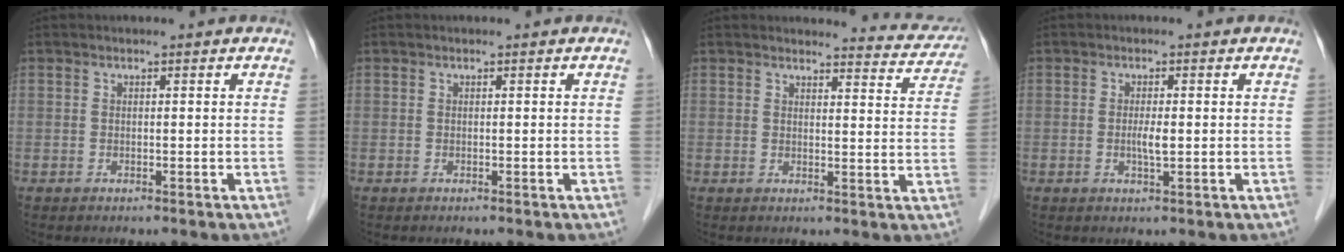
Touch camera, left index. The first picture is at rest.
{"total": 0.0}
{"total": 7.1, "force": [7.0, 1.0, 0.0], "torque": [0.010, -0.026, 0.061]}
{"total": 2.0, "force": [-0.2, 0.2, 2.0], "torque": [-0.041, -0.001, -0.002]}